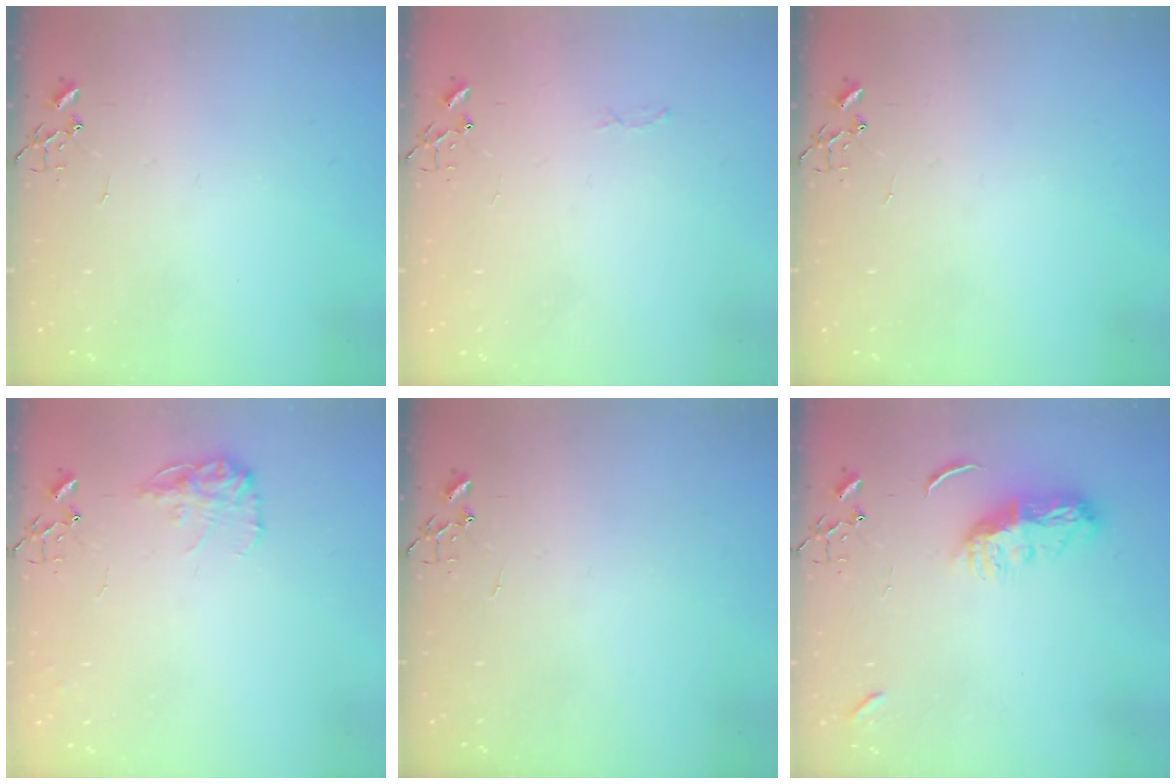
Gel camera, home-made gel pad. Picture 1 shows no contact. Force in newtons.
{"total": 2.8, "press": 2.8, "slide": 0.4}
{"total": 0.0}
{"total": 10.9, "press": 10.9, "slide": 0.4}
{"total": 0.0}
{"total": 9.1, "press": 9.1, "slide": 0.8}